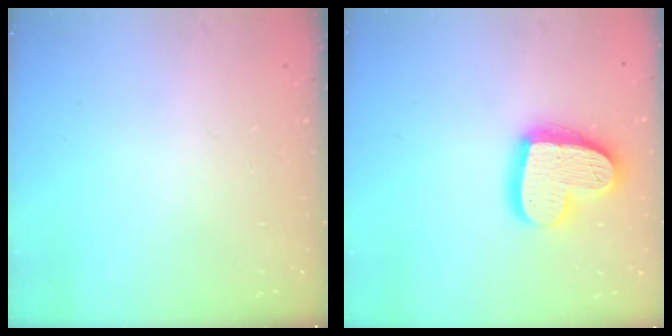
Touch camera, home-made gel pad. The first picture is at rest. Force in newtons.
{"total": 18.0, "press": 17.9, "slide": 1.3}